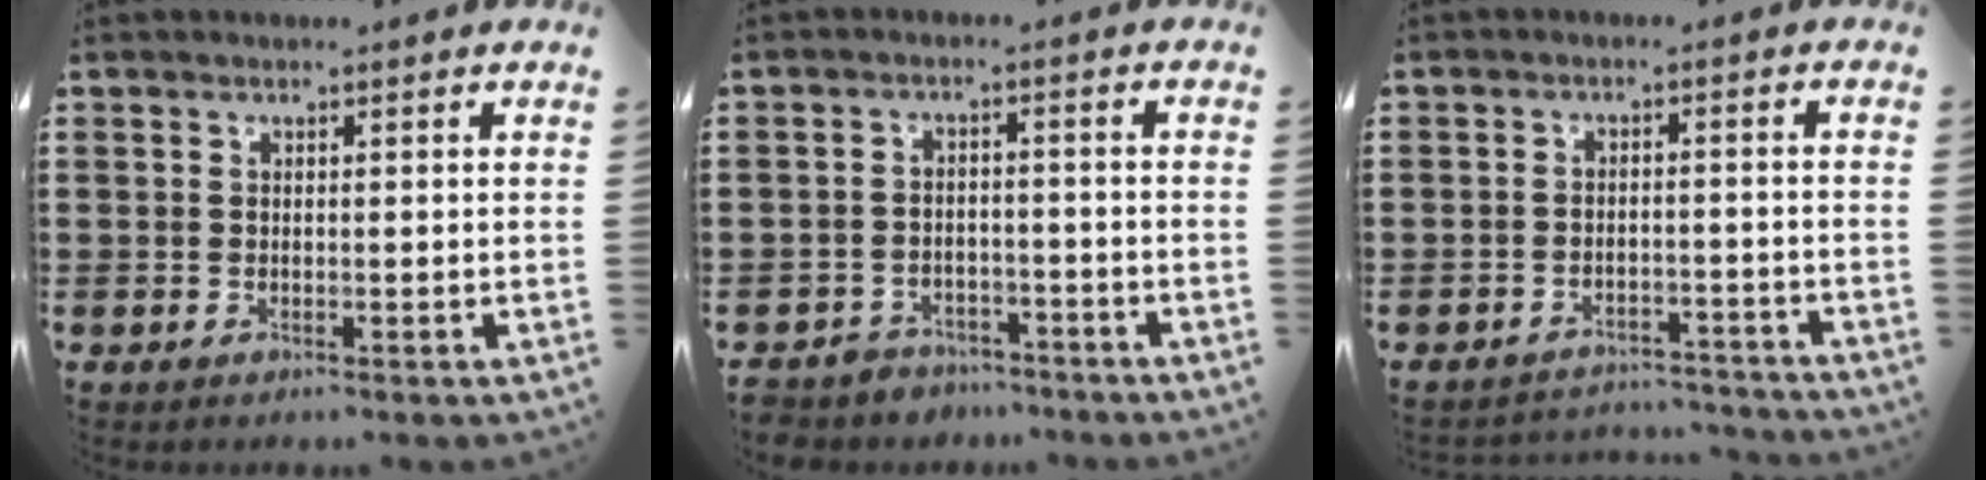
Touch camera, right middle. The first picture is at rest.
{"total": 3.5, "force": [-3.4, 0.8, -0.2], "torque": [-0.005, 0.002, -0.073]}
{"total": 3.5, "force": [-3.4, 0.5, -0.3], "torque": [-0.002, 0.002, -0.075]}